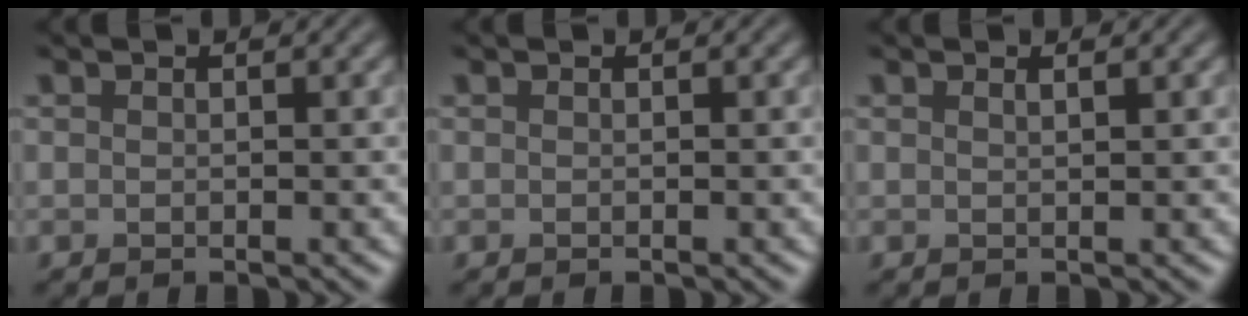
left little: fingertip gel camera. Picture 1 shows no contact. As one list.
[{"total": 0.0}, {"total": 0.6, "force": [0.4, 0.1, 0.3], "torque": [-0.001, 0.000, 0.007]}]